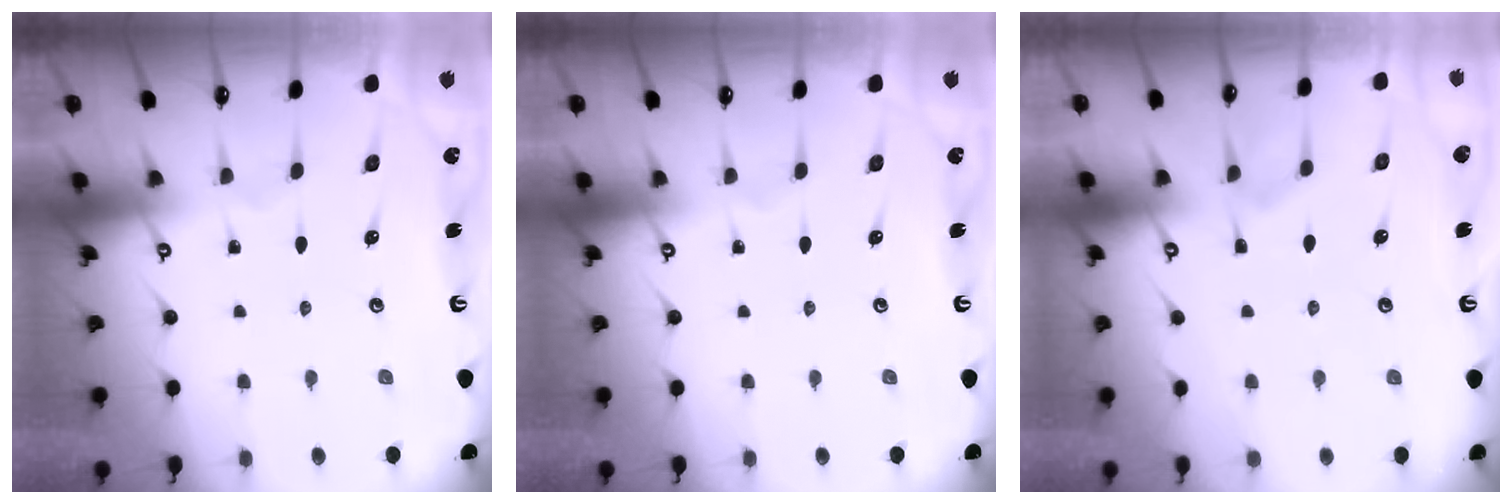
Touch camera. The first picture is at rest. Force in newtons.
{"total": 0.0}
{"total": 1.3, "press": 0.5, "slide": 1.2}